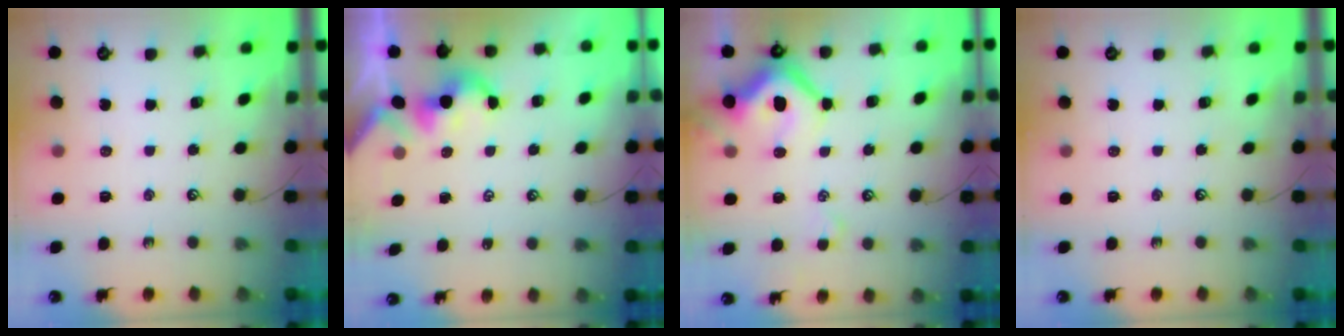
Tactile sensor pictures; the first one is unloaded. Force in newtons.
{"total": 2.1, "press": 2.1, "slide": 0.3}
{"total": 10.6, "press": 10.5, "slide": 1.6}
{"total": 0.0}